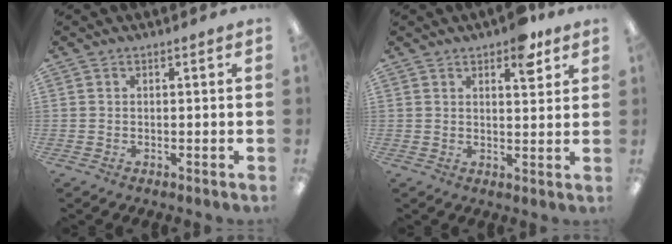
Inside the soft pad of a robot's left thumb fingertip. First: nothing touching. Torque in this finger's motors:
{"motor_torque": [0.64, 0.28, 0.46, -0.48, 0.01]}